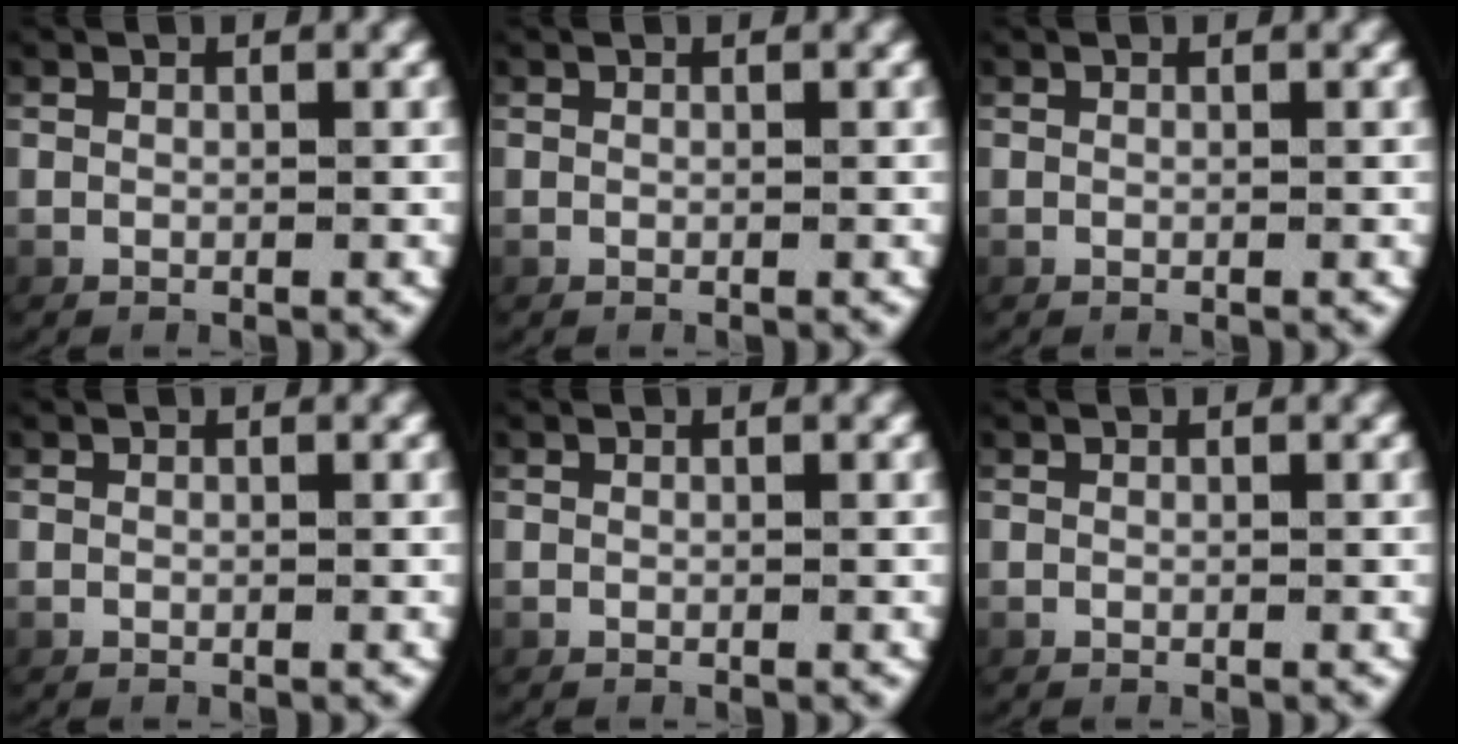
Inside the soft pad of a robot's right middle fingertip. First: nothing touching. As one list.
[{"total": 0.0}, {"total": 0.0}, {"total": 0.0}, {"total": 0.0}, {"total": 0.0}]